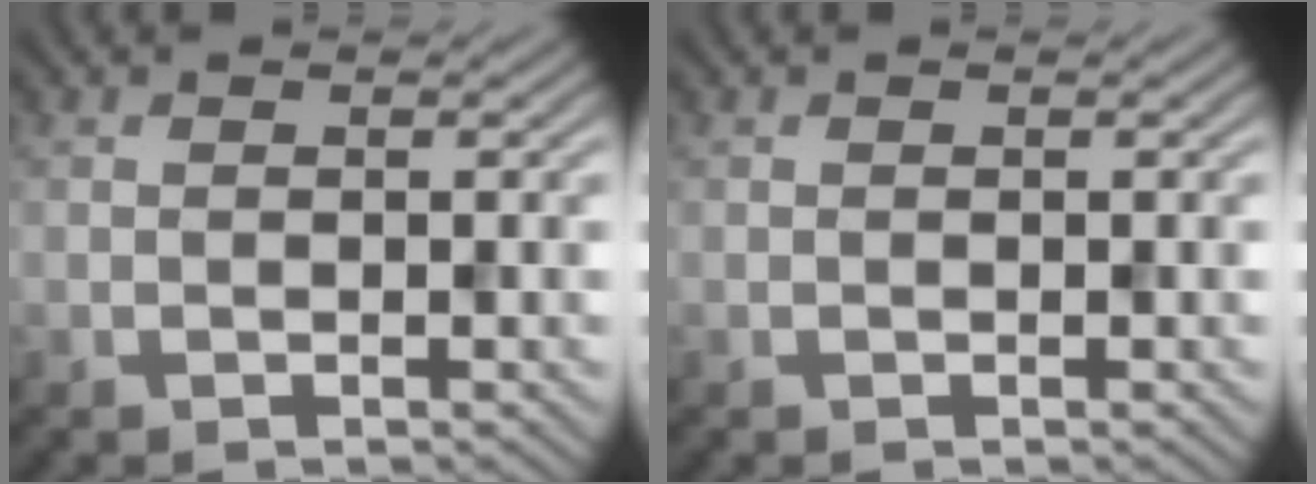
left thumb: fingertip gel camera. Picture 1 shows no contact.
{"total": 0.0}